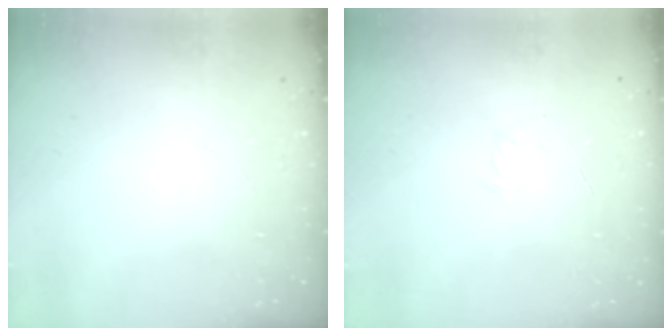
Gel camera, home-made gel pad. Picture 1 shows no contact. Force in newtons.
{"total": 2.8, "press": 2.7, "slide": 0.8}